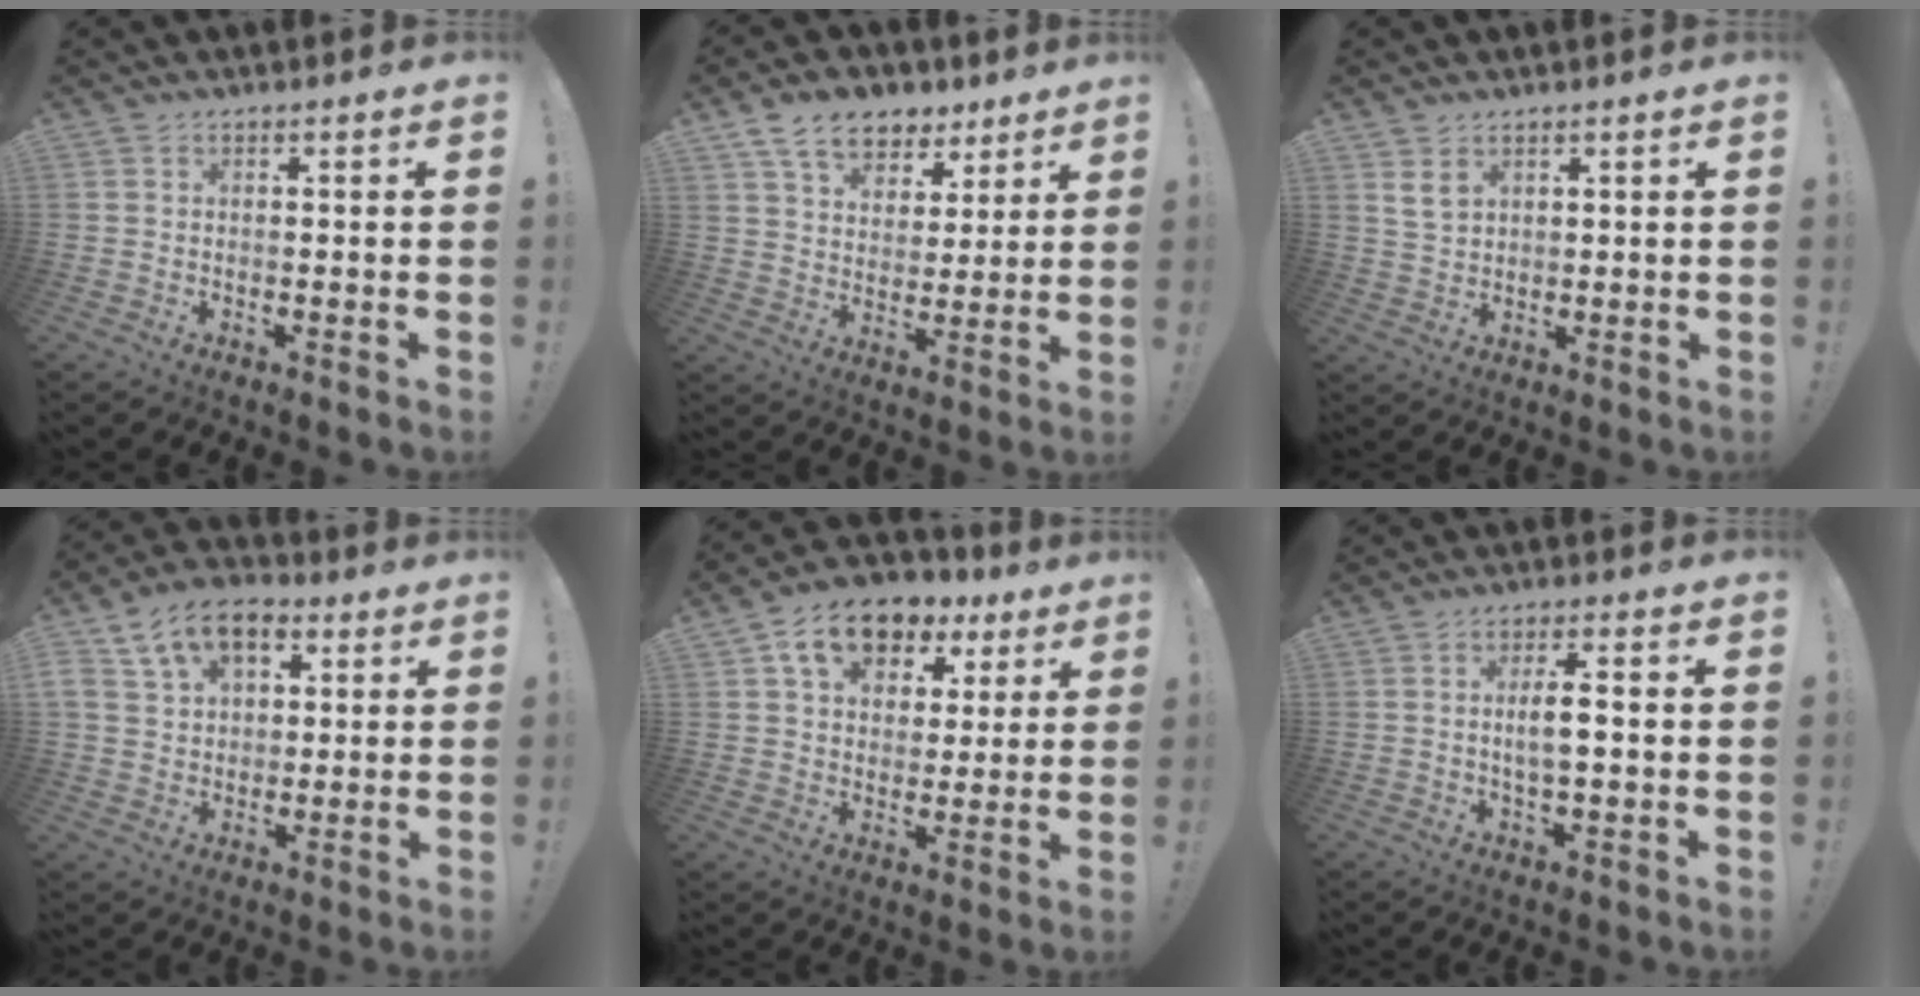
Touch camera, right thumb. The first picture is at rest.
{"total": 12.6, "force": [8.2, 8.0, 5.2], "torque": [-0.087, -0.043, 0.157]}
{"total": 4.6, "force": [2.8, 3.2, 1.8], "torque": [-0.021, -0.012, 0.052]}
{"total": 13.3, "force": [5.8, 9.1, 7.7], "torque": [-0.127, -0.013, 0.114]}
{"total": 13.0, "force": [6.9, 8.9, 6.5], "torque": [-0.102, -0.026, 0.130]}
{"total": 6.0, "force": [0.1, 1.8, 5.7], "torque": [-0.100, -0.002, -0.005]}